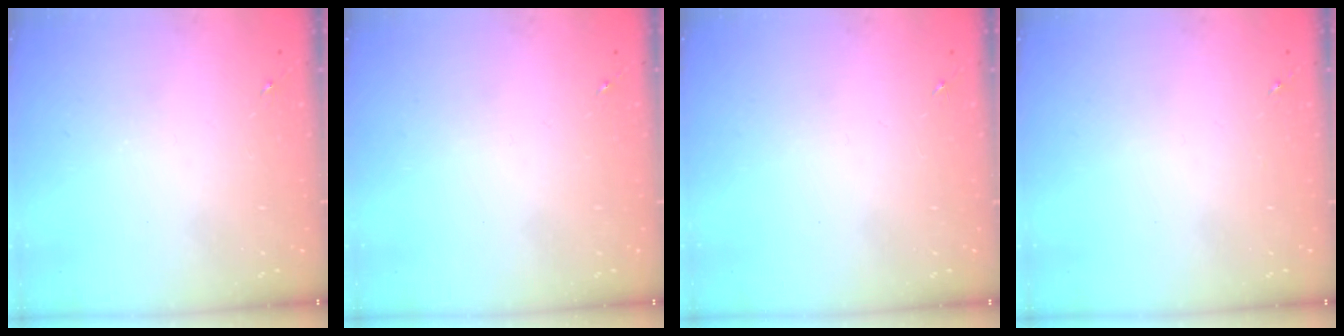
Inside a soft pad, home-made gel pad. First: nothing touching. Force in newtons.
{"total": 0.0}
{"total": 0.0}
{"total": 0.0}